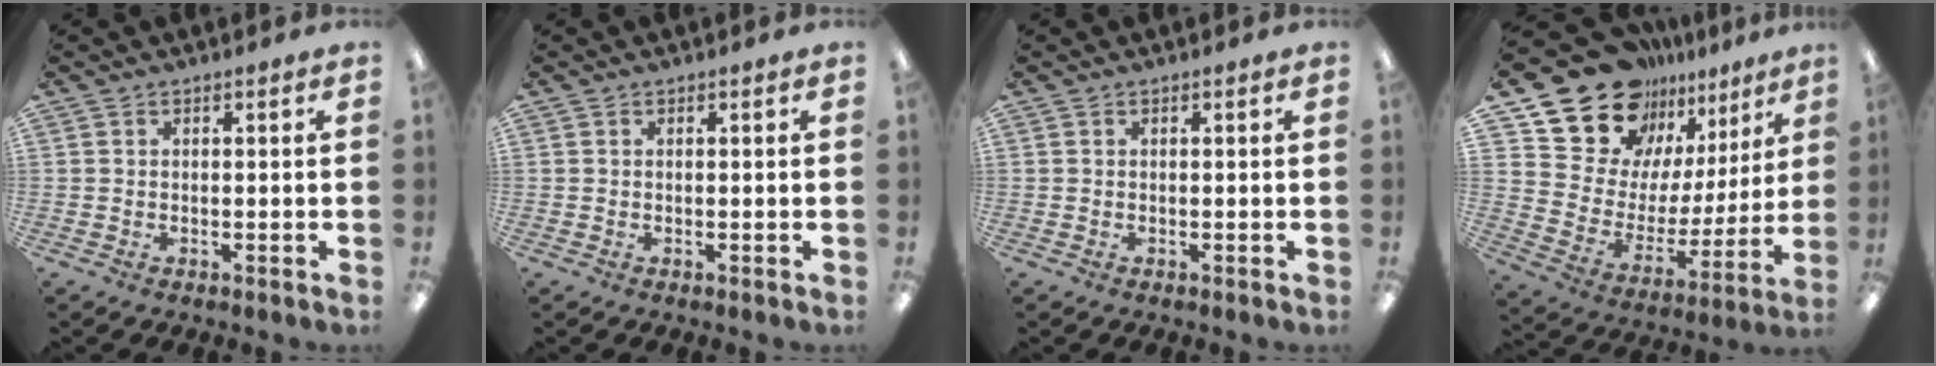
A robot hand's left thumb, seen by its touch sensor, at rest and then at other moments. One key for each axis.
{"total": 0.0}
{"total": 0.0}
{"total": 20.3, "fx": 16.5, "fy": 10.9, "fz": 4.5, "tx": -0.100, "ty": -0.134, "tz": 0.308}